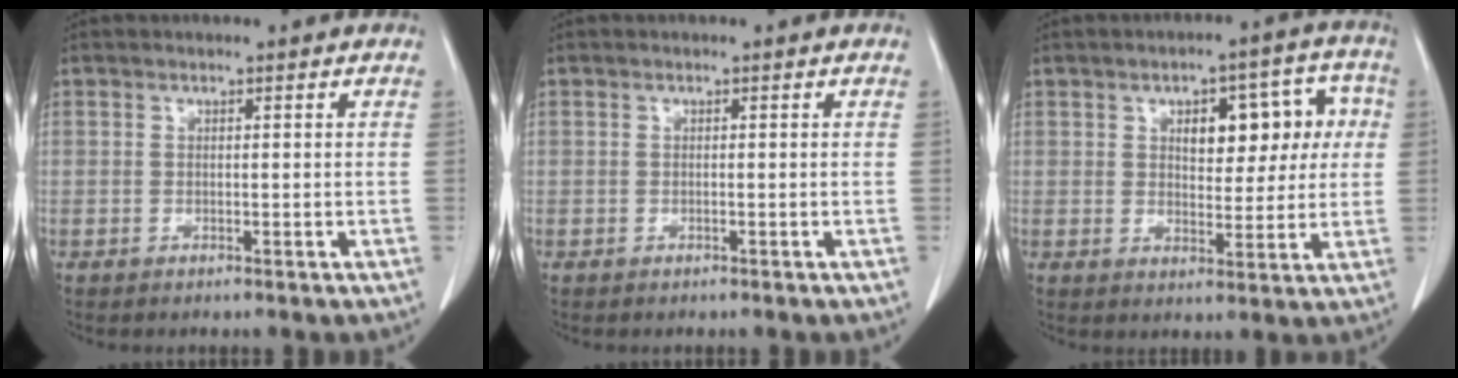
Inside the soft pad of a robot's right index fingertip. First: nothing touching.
{"total": 0.0}
{"total": 9.6, "force": [2.3, 4.7, 8.1], "torque": [-0.094, 0.032, 0.035]}